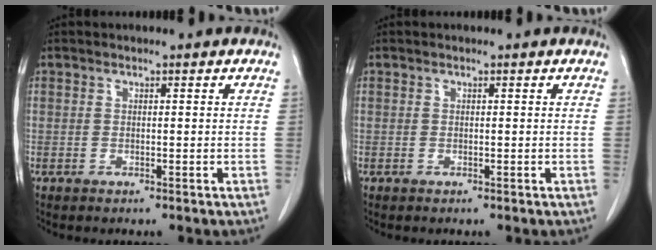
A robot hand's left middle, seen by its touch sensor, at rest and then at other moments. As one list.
[{"total": 0.0}]